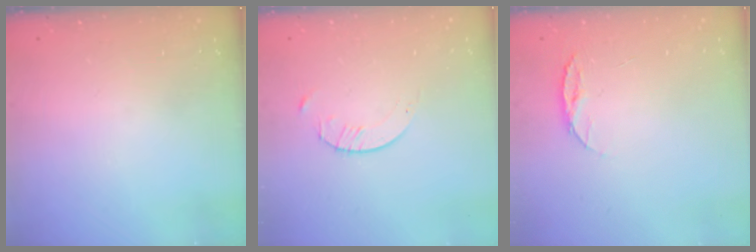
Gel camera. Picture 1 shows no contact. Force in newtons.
{"total": 2.1, "press": 2.1, "slide": 0.3}
{"total": 6.6, "press": 6.5, "slide": 0.7}